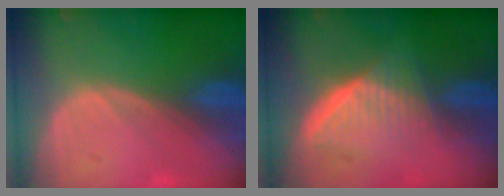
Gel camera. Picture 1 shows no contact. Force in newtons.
{"total": 6.8, "press": 6.0, "slide": 3.1}